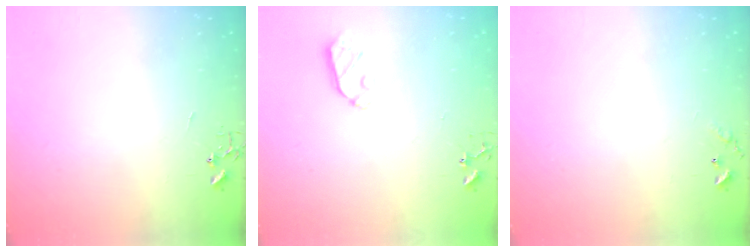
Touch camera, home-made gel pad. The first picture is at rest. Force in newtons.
{"total": 5.5, "press": 5.4, "slide": 0.8}
{"total": 6.6, "press": 6.6, "slide": 0.5}